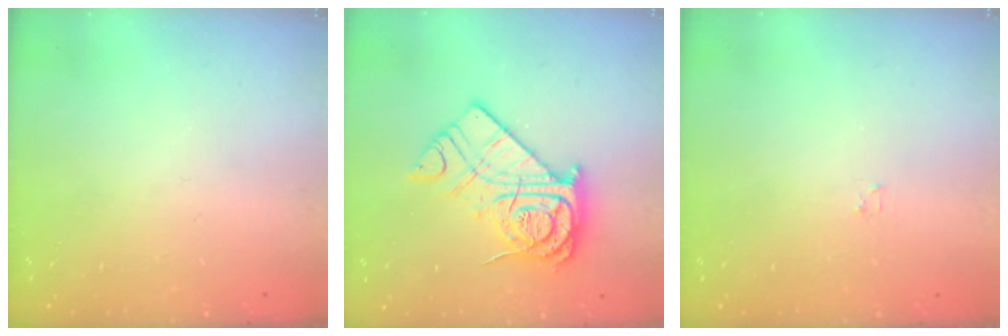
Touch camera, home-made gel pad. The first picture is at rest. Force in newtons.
{"total": 16.8, "press": 16.7, "slide": 1.7}
{"total": 1.2, "press": 1.2, "slide": 0.2}